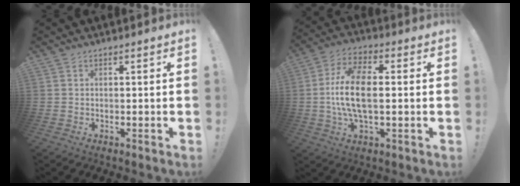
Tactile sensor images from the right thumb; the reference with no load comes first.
{"total": 13.8, "force": [-0.3, 6.8, 12.0], "torque": [-0.228, 0.004, -0.009]}